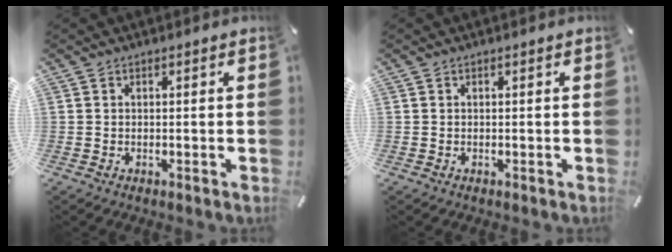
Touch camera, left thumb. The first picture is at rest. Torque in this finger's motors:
{"motor_torque": [-0.02, 0.02, 0.00, 0.00, 0.00]}